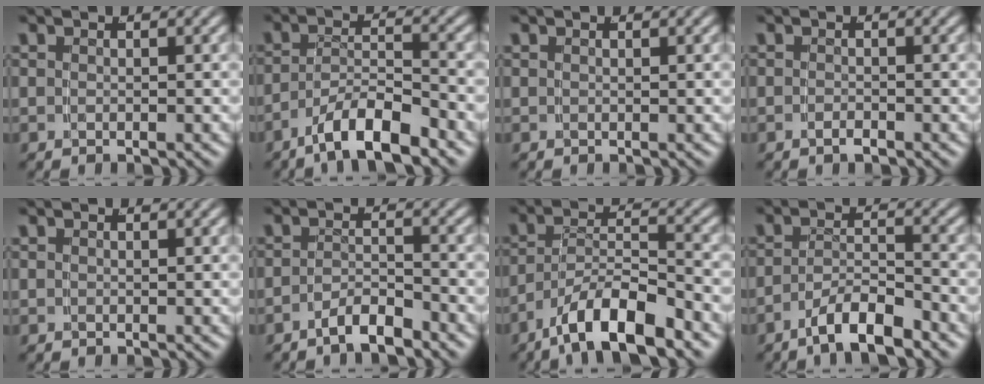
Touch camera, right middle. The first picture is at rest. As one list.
[{"total": 5.4, "force": [-3.2, 2.4, 3.5], "torque": [-0.051, -0.003, -0.057]}, {"total": 0.0}, {"total": 0.9, "force": [-0.6, 0.4, 0.5], "torque": [-0.011, 0.001, -0.014]}, {"total": 0.0}, {"total": 3.0, "force": [-2.6, 0.8, 1.4], "torque": [-0.018, -0.004, -0.045]}, {"total": 6.6, "force": [-4.2, 2.7, 4.4], "torque": [-0.064, -0.006, -0.069]}, {"total": 4.5, "force": [-3.0, 2.0, 2.7], "torque": [-0.039, -0.004, -0.054]}]